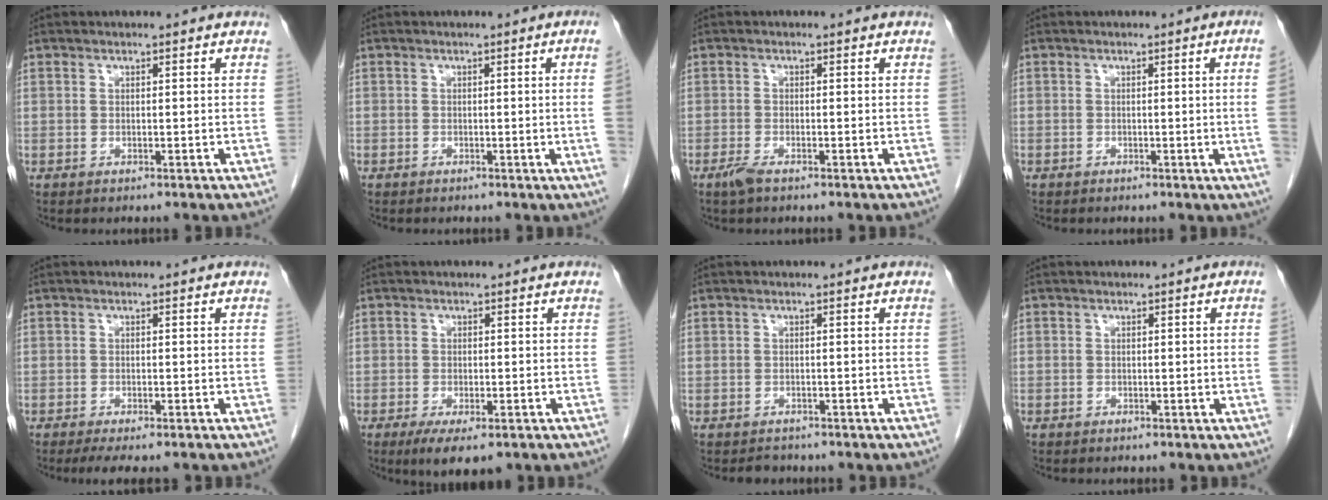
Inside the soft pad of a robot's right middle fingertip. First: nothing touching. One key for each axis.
{"total": 2.6, "fx": -0.3, "fy": -1.1, "fz": 2.4, "tx": -0.027, "ty": -0.003, "tz": -0.003}
{"total": 1.8, "fx": -1.3, "fy": 0.4, "fz": 1.2, "tx": -0.031, "ty": -0.003, "tz": -0.026}
{"total": 3.6, "fx": -0.4, "fy": -1.4, "fz": 3.3, "tx": -0.036, "ty": -0.005, "tz": -0.006}
{"total": 5.2, "fx": -4.2, "fy": 1.0, "fz": 2.9, "tx": -0.034, "ty": -0.009, "tz": -0.062}
{"total": 5.7, "fx": -3.6, "fy": 1.7, "fz": 4.1, "tx": -0.060, "ty": -0.012, "tz": -0.053}
{"total": 1.5, "fx": -1.4, "fy": 0.6, "fz": 0.0, "tx": -0.002, "ty": -0.002, "tz": -0.019}
{"total": 0.8, "fx": -0.1, "fy": -0.4, "fz": 0.7, "tx": 0.001, "ty": 0.002, "tz": -0.003}